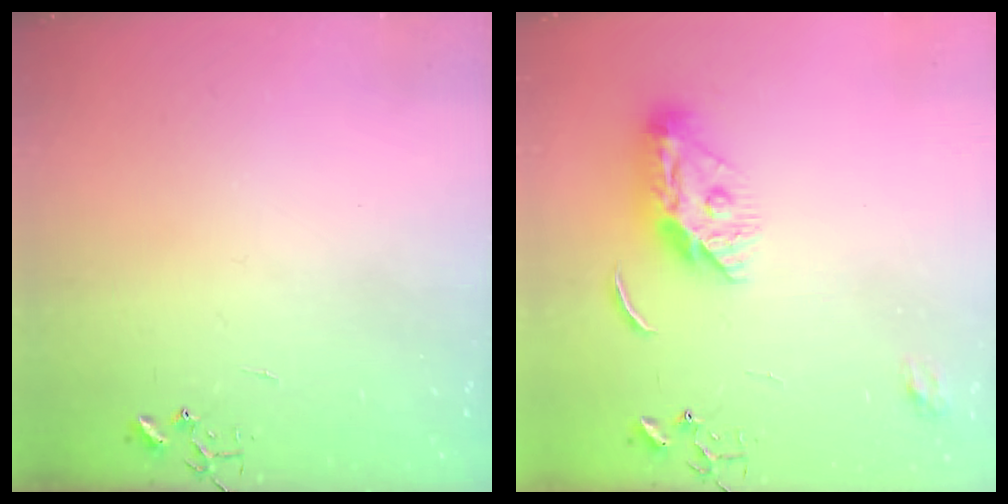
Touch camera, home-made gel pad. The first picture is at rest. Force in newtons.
{"total": 11.3, "press": 11.3, "slide": 0.7}